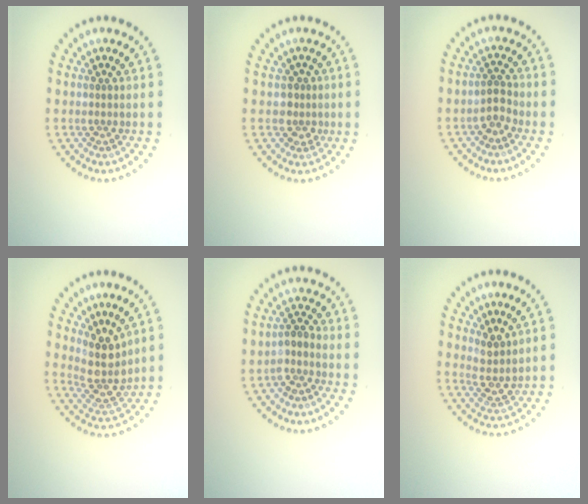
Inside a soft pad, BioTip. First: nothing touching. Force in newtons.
{"total": 1.8, "press": 1.5, "slide": 1.0}
{"total": 1.8, "press": 1.6, "slide": 0.8}
{"total": 3.7, "press": 3.0, "slide": 2.2}
{"total": 2.0, "press": 1.6, "slide": 1.2}
{"total": 2.3, "press": 1.8, "slide": 1.3}